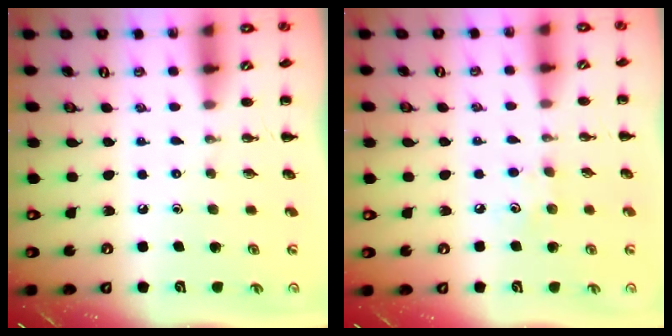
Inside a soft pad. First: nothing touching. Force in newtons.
{"total": 4.3, "press": 4.1, "slide": 1.1}